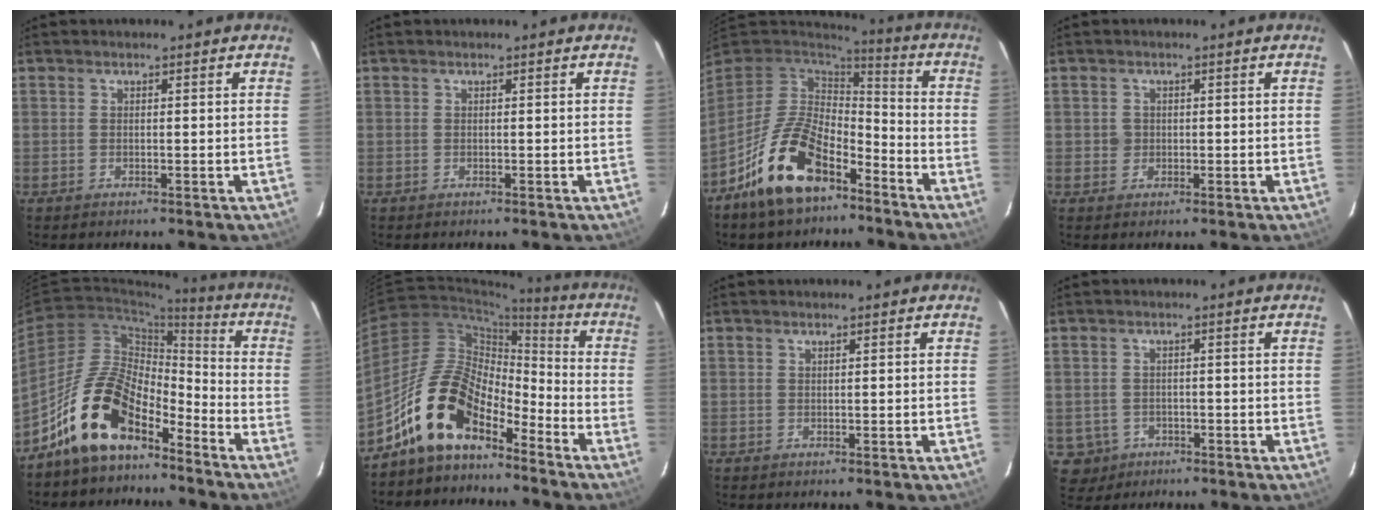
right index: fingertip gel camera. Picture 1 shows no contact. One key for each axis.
{"total": 0.0}
{"total": 17.0, "fx": -10.0, "fy": 8.7, "fz": 10.6, "tx": -0.213, "ty": 0.005, "tz": -0.172}
{"total": 1.7, "fx": 0.0, "fy": 1.7, "fz": 0.1, "tx": 0.002, "ty": 0.003, "tz": 0.000}
{"total": 14.8, "fx": -10.4, "fy": 6.5, "fz": 8.3, "tx": -0.157, "ty": 0.025, "tz": -0.192}
{"total": 14.2, "fx": -10.5, "fy": 6.1, "fz": 7.4, "tx": -0.130, "ty": 0.019, "tz": -0.202}
{"total": 0.0}
{"total": 4.6, "fx": -1.5, "fy": 4.3, "fz": 0.6, "tx": -0.022, "ty": 0.008, "tz": -0.015}